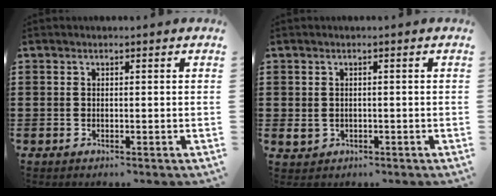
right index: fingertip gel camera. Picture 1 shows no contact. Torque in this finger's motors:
{"motor_torque": [-0.93, 1.20, -0.55, -0.09]}